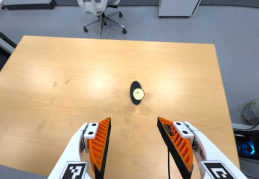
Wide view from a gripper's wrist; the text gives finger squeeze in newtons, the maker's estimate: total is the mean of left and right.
{"total": 0.0}